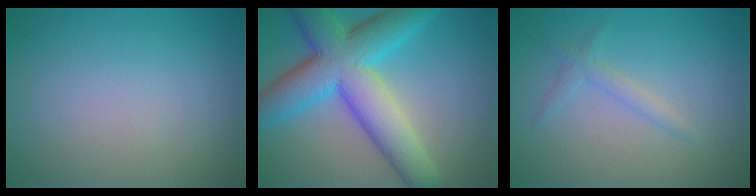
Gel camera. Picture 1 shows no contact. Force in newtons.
{"total": 10.5, "press": 10.5, "slide": 0.3}
{"total": 1.3, "press": 1.3, "slide": 0.1}